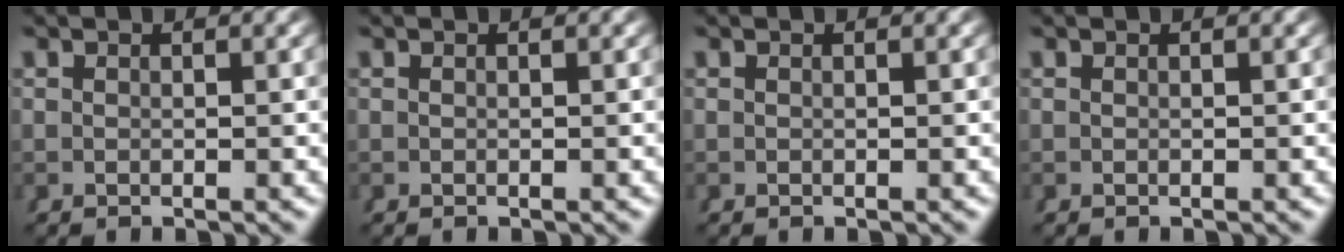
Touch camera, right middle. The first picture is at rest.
{"total": 0.0}
{"total": 0.0}
{"total": 0.0}